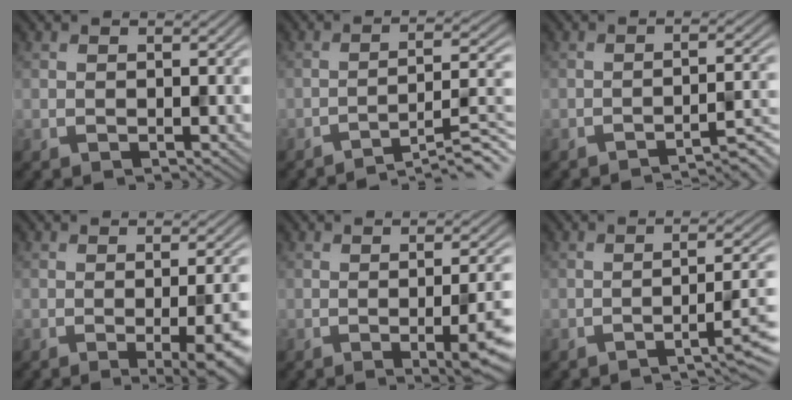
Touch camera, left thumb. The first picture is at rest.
{"total": 8.0, "force": [-5.8, 0.8, 5.4], "torque": [-0.078, 0.021, -0.091]}
{"total": 4.6, "force": [-3.5, 0.5, 3.0], "torque": [-0.037, 0.016, -0.062]}
{"total": 9.0, "force": [-2.9, 2.6, 8.1], "torque": [-0.092, -0.004, -0.030]}
{"total": 8.0, "force": [-2.3, 2.3, 7.3], "torque": [-0.098, -0.010, -0.025]}
{"total": 5.6, "force": [-3.0, 0.7, 4.7], "torque": [-0.067, 0.013, -0.055]}